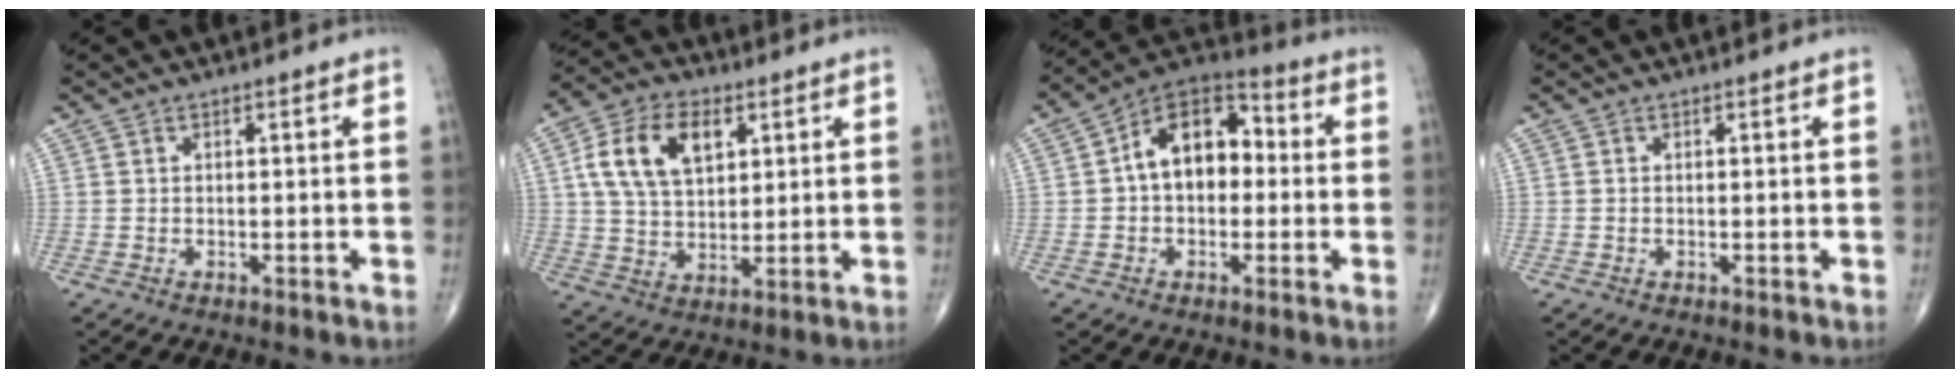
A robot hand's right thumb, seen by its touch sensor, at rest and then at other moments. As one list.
[{"total": 13.0, "force": [4.3, 8.0, 9.3], "torque": [-0.158, -0.001, 0.080]}, {"total": 13.2, "force": [0.7, 8.7, 10.0], "torque": [-0.125, 0.038, -0.006]}, {"total": 0.0}]